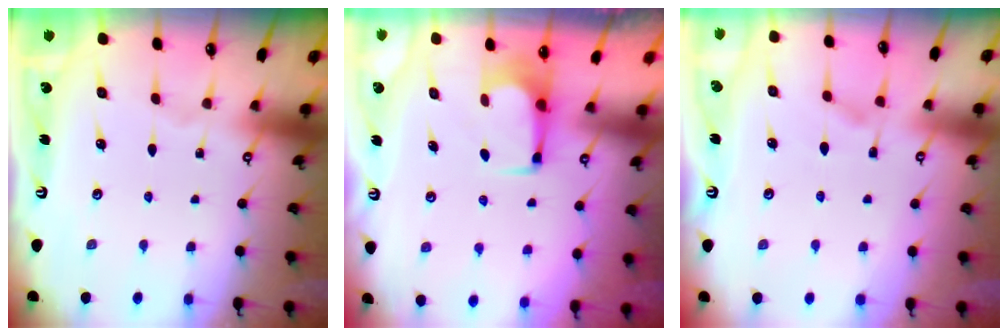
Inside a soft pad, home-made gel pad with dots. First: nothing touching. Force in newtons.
{"total": 2.7, "press": 2.7, "slide": 0.4}
{"total": 1.2, "press": 0.1, "slide": 1.2}